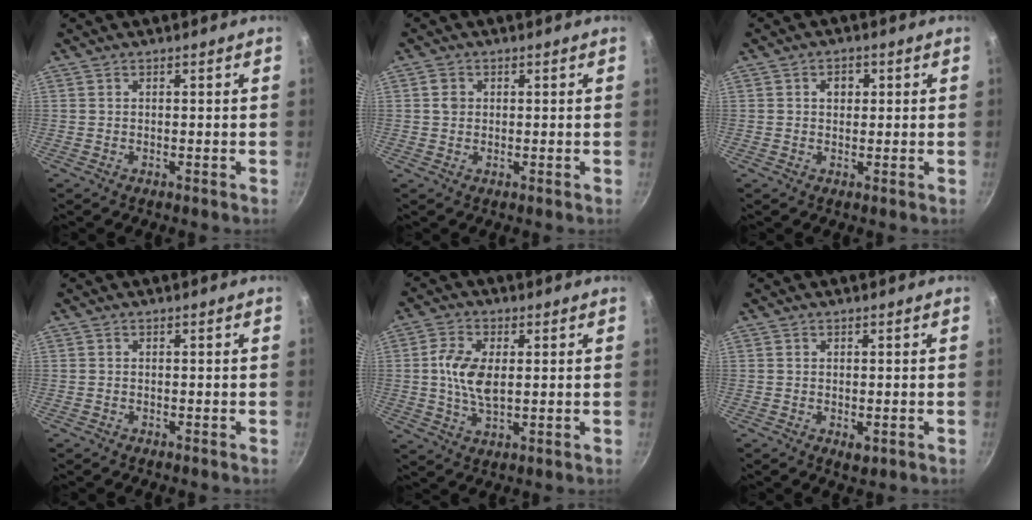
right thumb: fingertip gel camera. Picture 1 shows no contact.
{"total": 1.9, "force": [0.3, 1.6, 1.0], "torque": [-0.013, 0.001, 0.005]}
{"total": 2.7, "force": [0.6, 2.1, 1.6], "torque": [-0.011, 0.004, 0.007]}
{"total": 0.0}
{"total": 8.6, "force": [0.9, 4.5, 7.3], "torque": [-0.147, -0.004, 0.018]}
{"total": 1.8, "force": [-0.5, 0.9, 1.4], "torque": [-0.020, -0.004, -0.005]}